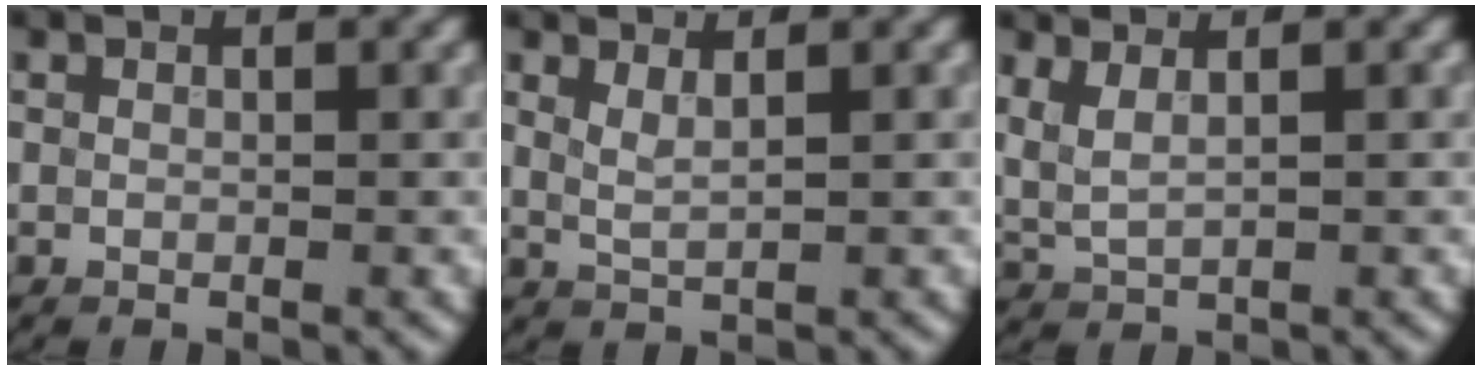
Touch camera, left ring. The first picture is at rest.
{"total": 1.6, "force": [1.0, 0.5, 1.2], "torque": [-0.022, -0.004, 0.020]}
{"total": 2.3, "force": [1.2, 0.7, 1.8], "torque": [-0.043, -0.003, 0.030]}